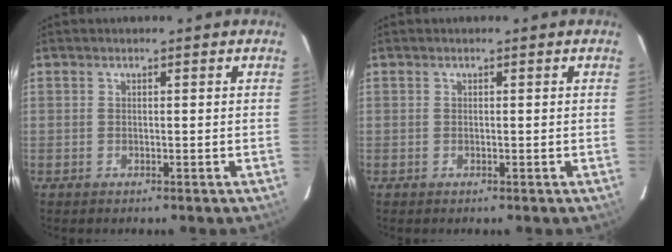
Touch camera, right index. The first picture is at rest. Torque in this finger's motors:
{"motor_torque": [-0.02, -0.02, 0.04, 0.01]}